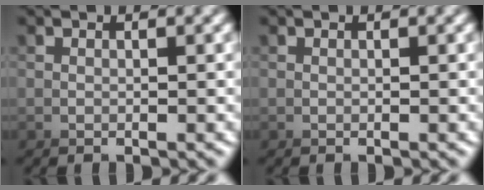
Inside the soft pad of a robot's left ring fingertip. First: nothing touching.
{"total": 0.0}